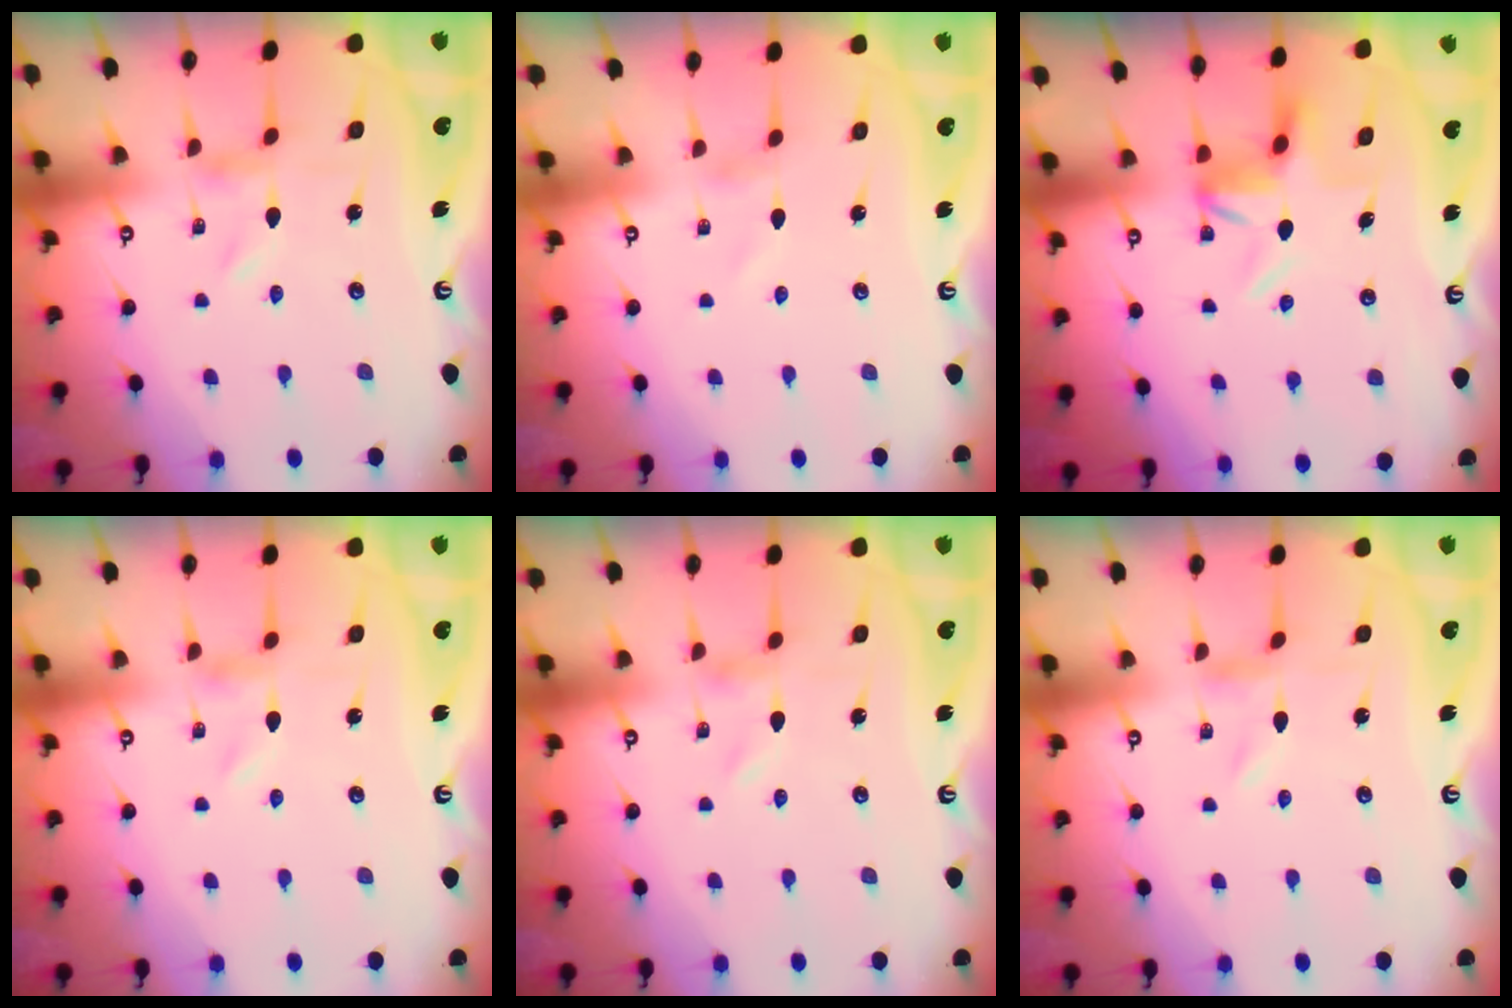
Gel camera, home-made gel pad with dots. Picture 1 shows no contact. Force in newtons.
{"total": 1.4, "press": 1.4, "slide": 0.1}
{"total": 5.1, "press": 5.1, "slide": 0.1}
{"total": 0.0}
{"total": 0.0}
{"total": 0.0}